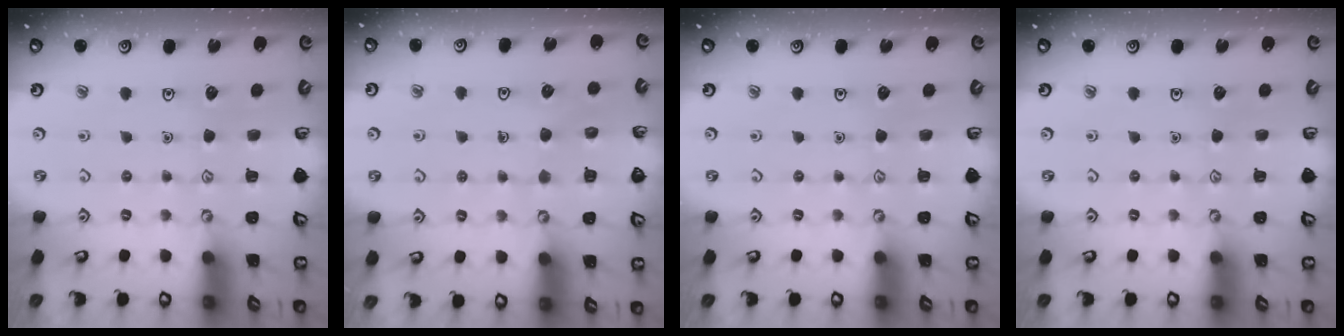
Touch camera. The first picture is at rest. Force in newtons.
{"total": 6.4, "press": 6.3, "slide": 0.4}
{"total": 0.0}
{"total": 0.0}